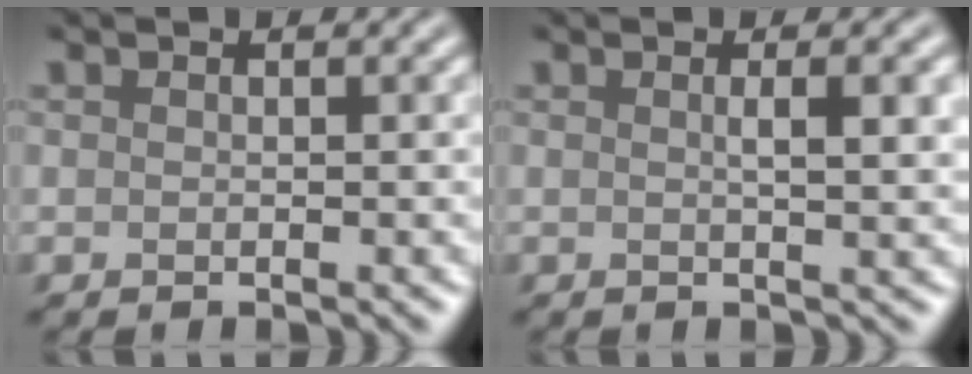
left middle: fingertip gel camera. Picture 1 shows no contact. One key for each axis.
{"total": 3.0, "fx": 0.5, "fy": 0.8, "fz": 2.9, "tx": -0.034, "ty": 0.004, "tz": 0.005}